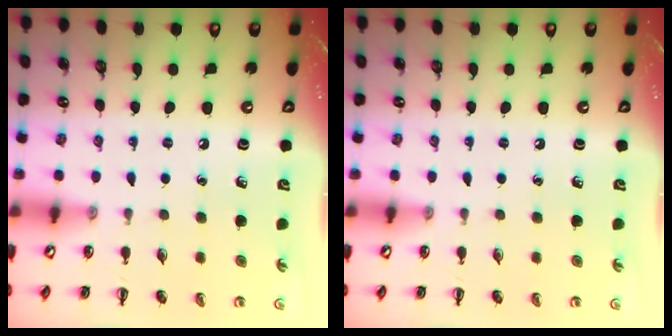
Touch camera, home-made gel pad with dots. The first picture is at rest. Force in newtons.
{"total": 0.0}